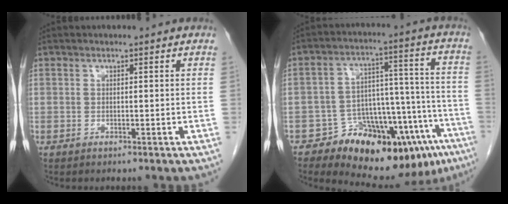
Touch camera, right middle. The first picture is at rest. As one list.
[{"total": 18.4, "force": [-12.0, 7.7, 11.6], "torque": [-0.086, 0.077, -0.163]}]